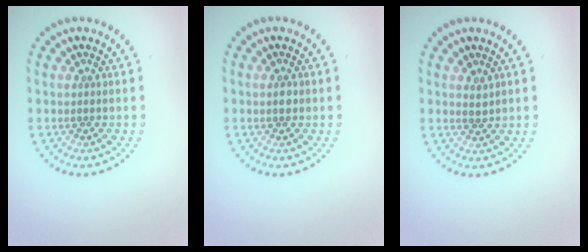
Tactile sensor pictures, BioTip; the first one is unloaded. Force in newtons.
{"total": 1.2, "press": 1.2, "slide": 0.2}
{"total": 1.0, "press": 0.9, "slide": 0.3}